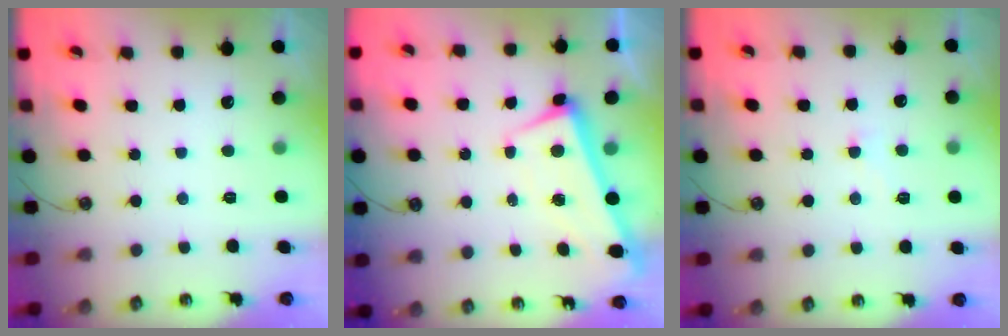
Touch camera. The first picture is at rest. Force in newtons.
{"total": 1.6, "press": 0.6, "slide": 1.4}
{"total": 2.0, "press": 1.7, "slide": 1.0}